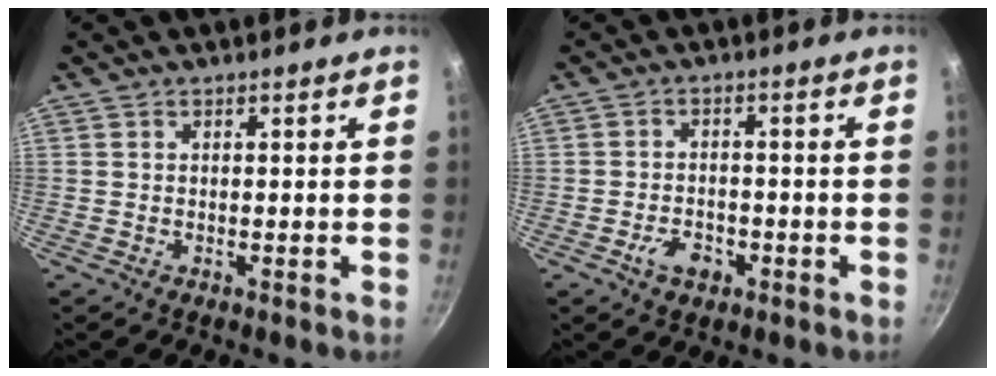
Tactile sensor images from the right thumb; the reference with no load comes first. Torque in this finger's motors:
{"motor_torque": [0.25, -0.07, -0.19, -0.02, 0.02]}